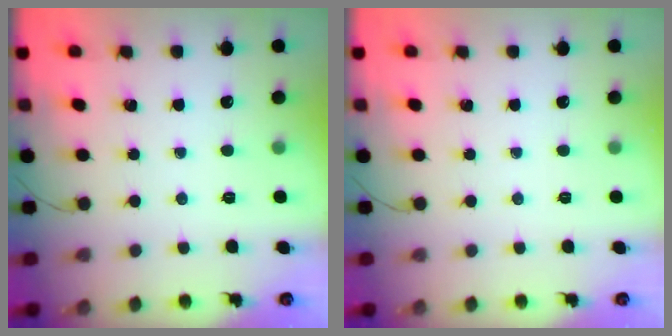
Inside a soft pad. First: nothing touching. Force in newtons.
{"total": 0.0}